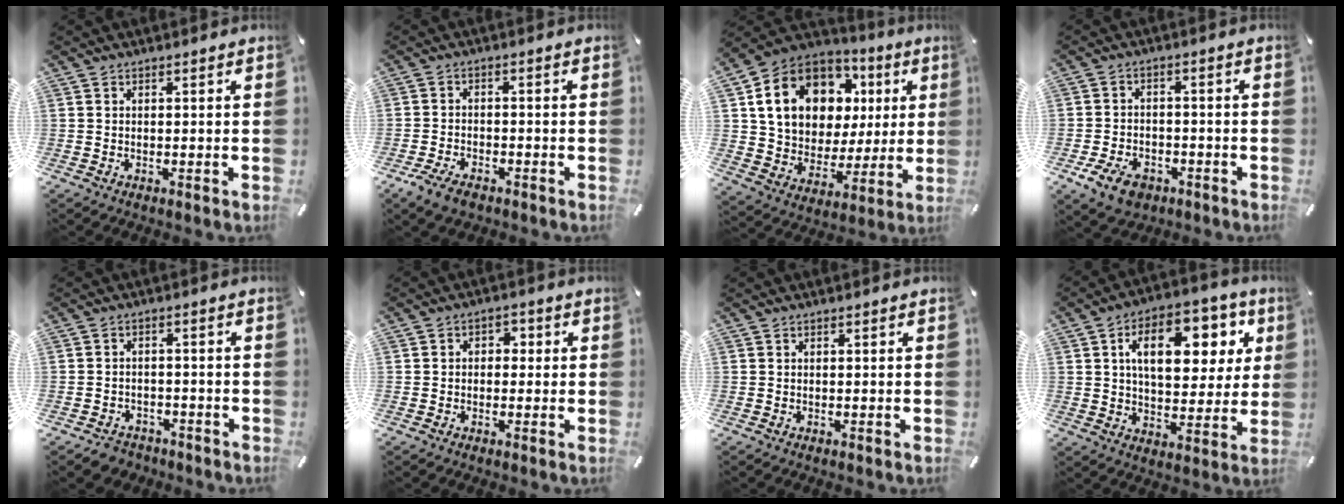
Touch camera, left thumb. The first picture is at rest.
{"total": 4.5, "force": [-3.1, 2.4, 2.2], "torque": [-0.054, 0.014, -0.063]}
{"total": 16.8, "force": [6.1, 13.1, 8.6], "torque": [-0.157, -0.030, 0.119]}
{"total": 7.0, "force": [-3.9, 4.7, 3.4], "torque": [-0.075, 0.018, -0.072]}
{"total": 3.7, "force": [-2.7, 2.3, 0.7], "torque": [-0.015, 0.015, -0.056]}
{"total": 3.1, "force": [-1.3, 2.5, 1.2], "torque": [-0.012, 0.012, -0.031]}
{"total": 0.0}
{"total": 17.4, "force": [6.1, 10.4, 12.5], "torque": [-0.178, -0.011, 0.097]}